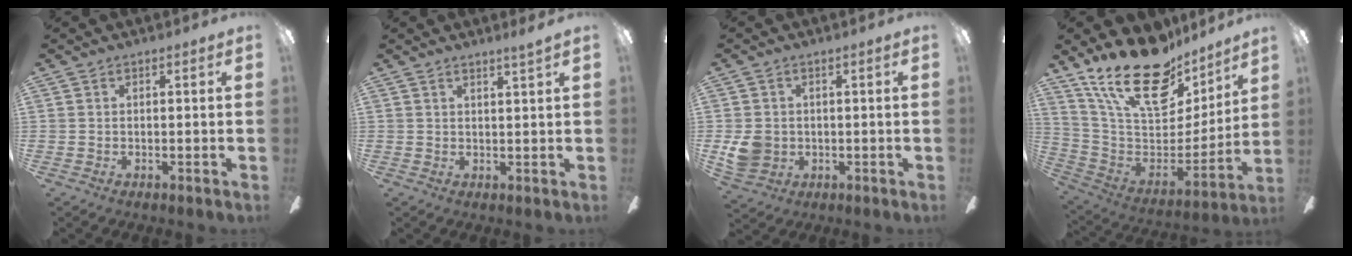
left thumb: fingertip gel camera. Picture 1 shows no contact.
{"total": 2.1, "force": [1.9, -0.6, 0.6], "torque": [-0.015, -0.013, 0.035]}
{"total": 5.5, "force": [0.2, 5.1, 2.2], "torque": [-0.041, 0.004, 0.007]}
{"total": 25.3, "force": [17.3, 11.9, 14.1], "torque": [-0.246, -0.110, 0.311]}